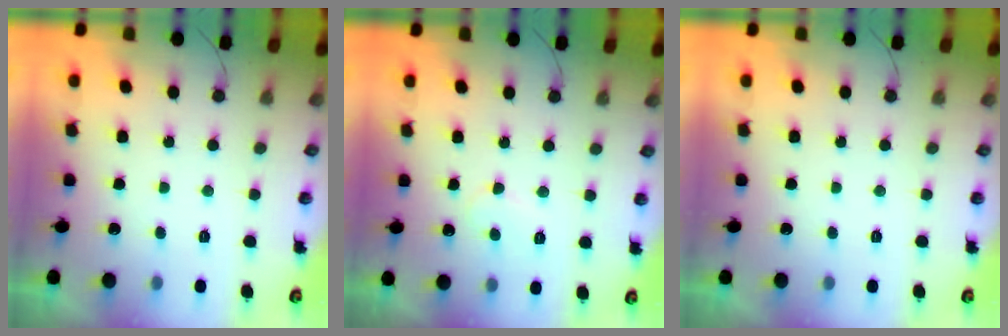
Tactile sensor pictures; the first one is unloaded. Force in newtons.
{"total": 6.8, "press": 6.8, "slide": 0.4}
{"total": 0.0}